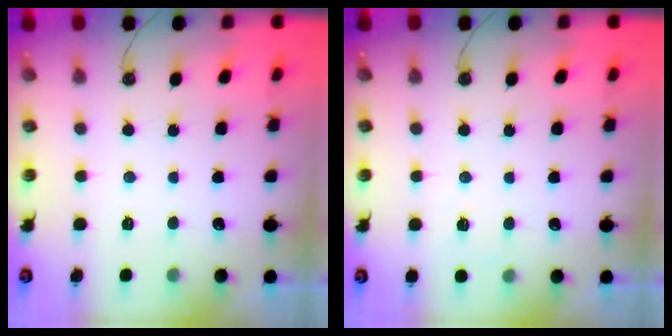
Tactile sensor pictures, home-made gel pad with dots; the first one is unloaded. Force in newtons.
{"total": 3.2, "press": 3.2, "slide": 0.3}